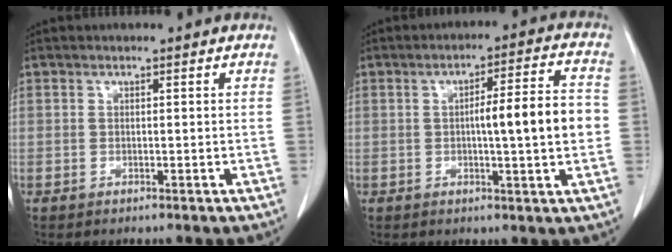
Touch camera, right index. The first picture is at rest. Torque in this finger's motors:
{"motor_torque": [0.40, 0.08, 0.23, 0.05]}